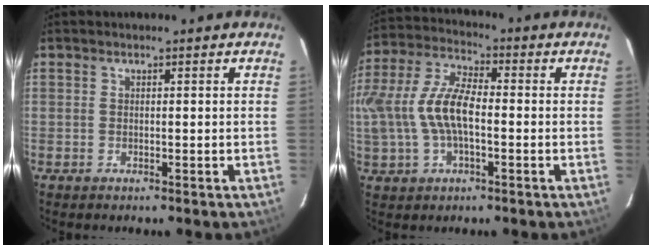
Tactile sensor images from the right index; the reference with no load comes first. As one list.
[{"total": 14.2, "force": [-1.3, 6.9, 12.4], "torque": [-0.264, 0.011, -0.023]}]